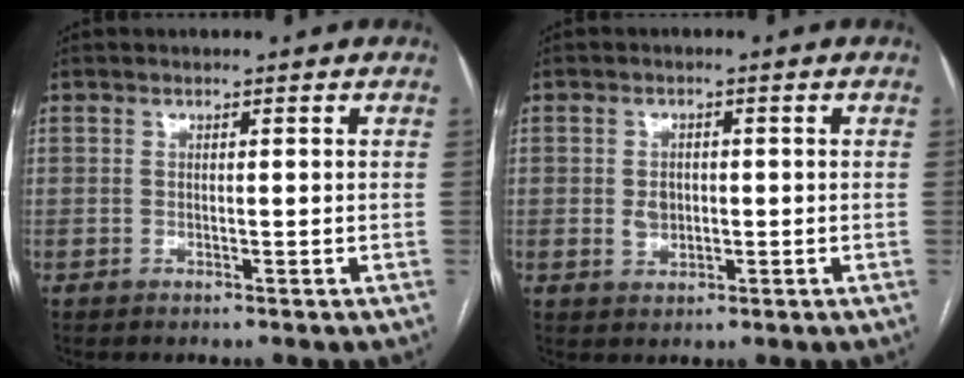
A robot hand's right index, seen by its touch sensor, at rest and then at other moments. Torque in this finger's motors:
{"motor_torque": [0.11, 0.27, -0.01, 0.00]}